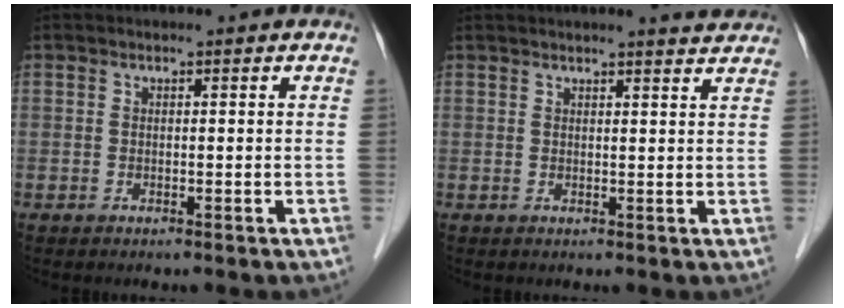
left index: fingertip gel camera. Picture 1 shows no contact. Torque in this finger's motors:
{"motor_torque": [0.80, -0.84, 0.36, 0.05]}